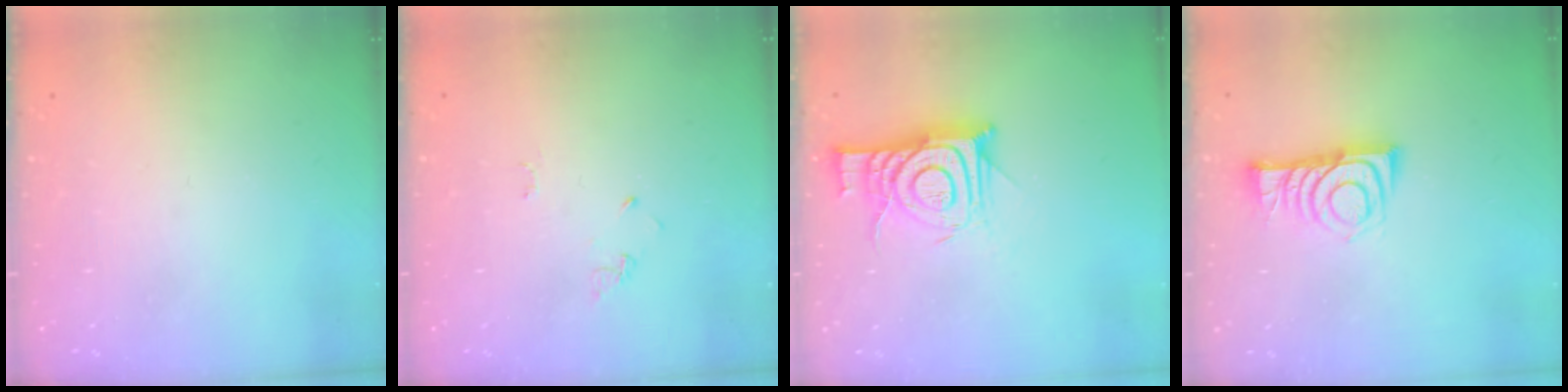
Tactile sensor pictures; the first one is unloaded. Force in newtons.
{"total": 2.6, "press": 2.6, "slide": 0.4}
{"total": 12.7, "press": 12.6, "slide": 1.1}
{"total": 8.2, "press": 8.2, "slide": 0.9}